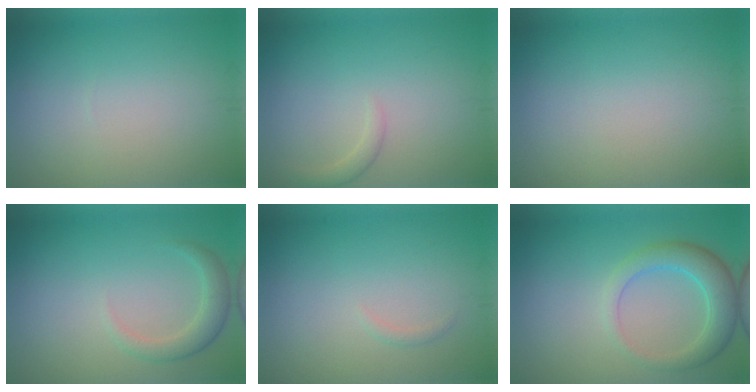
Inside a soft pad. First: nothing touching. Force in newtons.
{"total": 1.2, "press": 1.2, "slide": 0.1}
{"total": 0.0}
{"total": 2.3, "press": 2.3, "slide": 0.2}
{"total": 0.5, "press": 0.5, "slide": 0.0}
{"total": 4.2, "press": 4.2, "slide": 0.2}